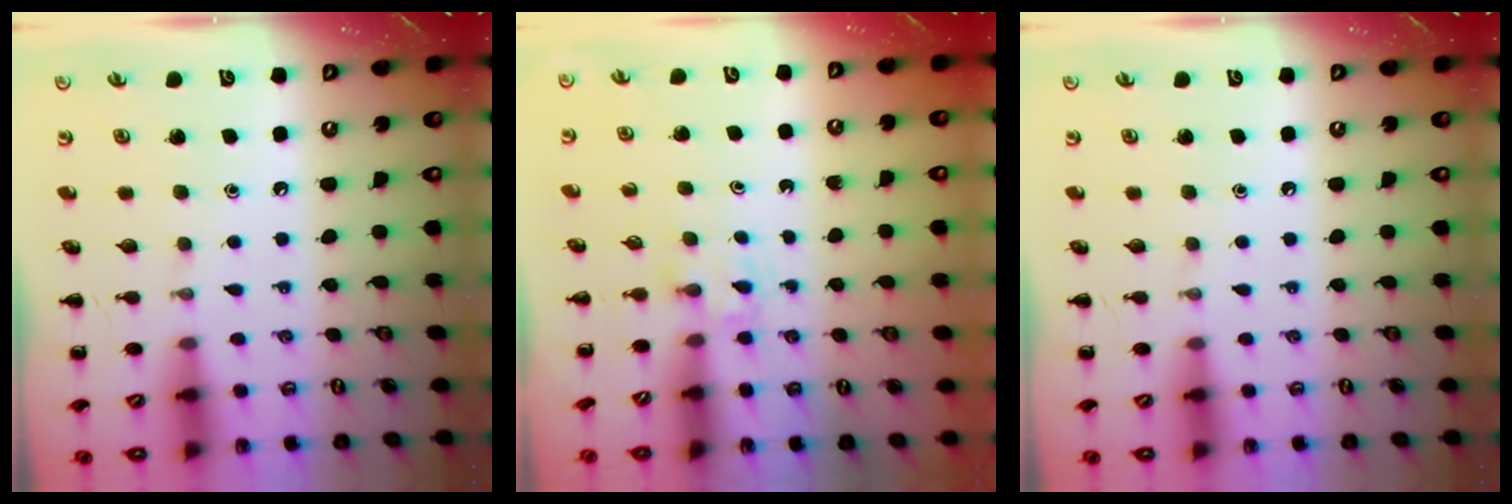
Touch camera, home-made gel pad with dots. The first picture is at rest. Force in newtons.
{"total": 1.4, "press": 1.2, "slide": 0.8}
{"total": 0.0}